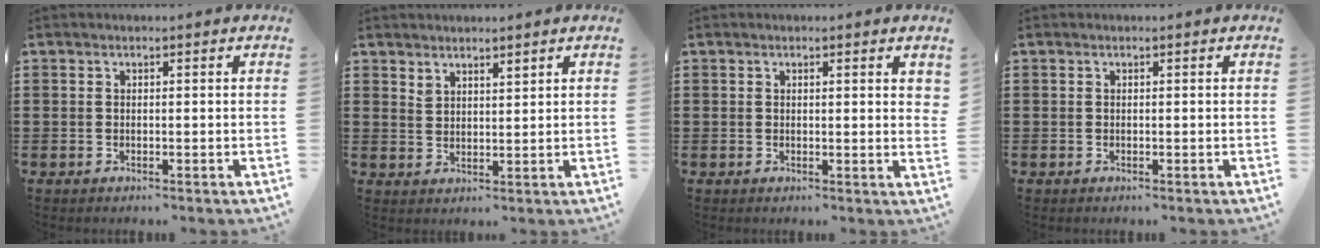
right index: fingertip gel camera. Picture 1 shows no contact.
{"total": 2.4, "force": [2.3, 0.6, 0.1], "torque": [-0.007, 0.002, 0.046]}
{"total": 1.0, "force": [0.5, 0.0, 0.8], "torque": [-0.017, 0.001, 0.009]}
{"total": 0.0}